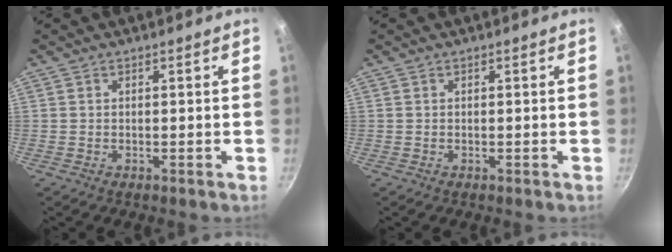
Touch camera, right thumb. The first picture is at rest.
{"total": 0.0}